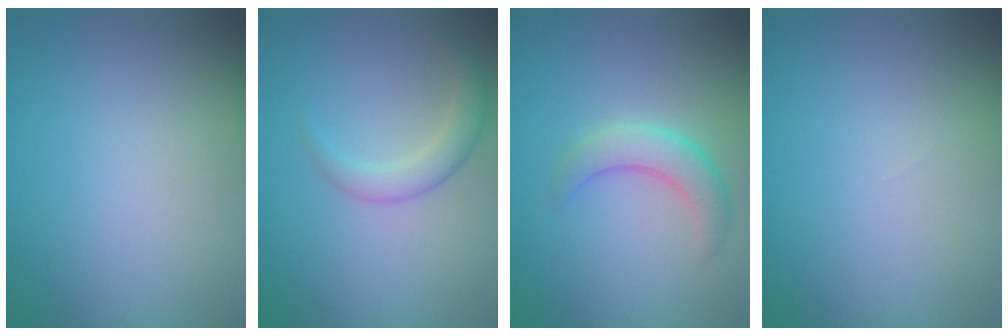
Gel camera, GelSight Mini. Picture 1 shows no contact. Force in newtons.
{"total": 2.3, "press": 2.3, "slide": 0.1}
{"total": 3.1, "press": 3.1, "slide": 0.0}
{"total": 0.0}